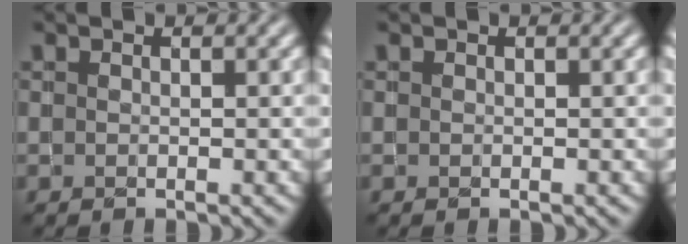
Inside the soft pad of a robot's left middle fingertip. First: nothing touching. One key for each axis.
{"total": 0.0}